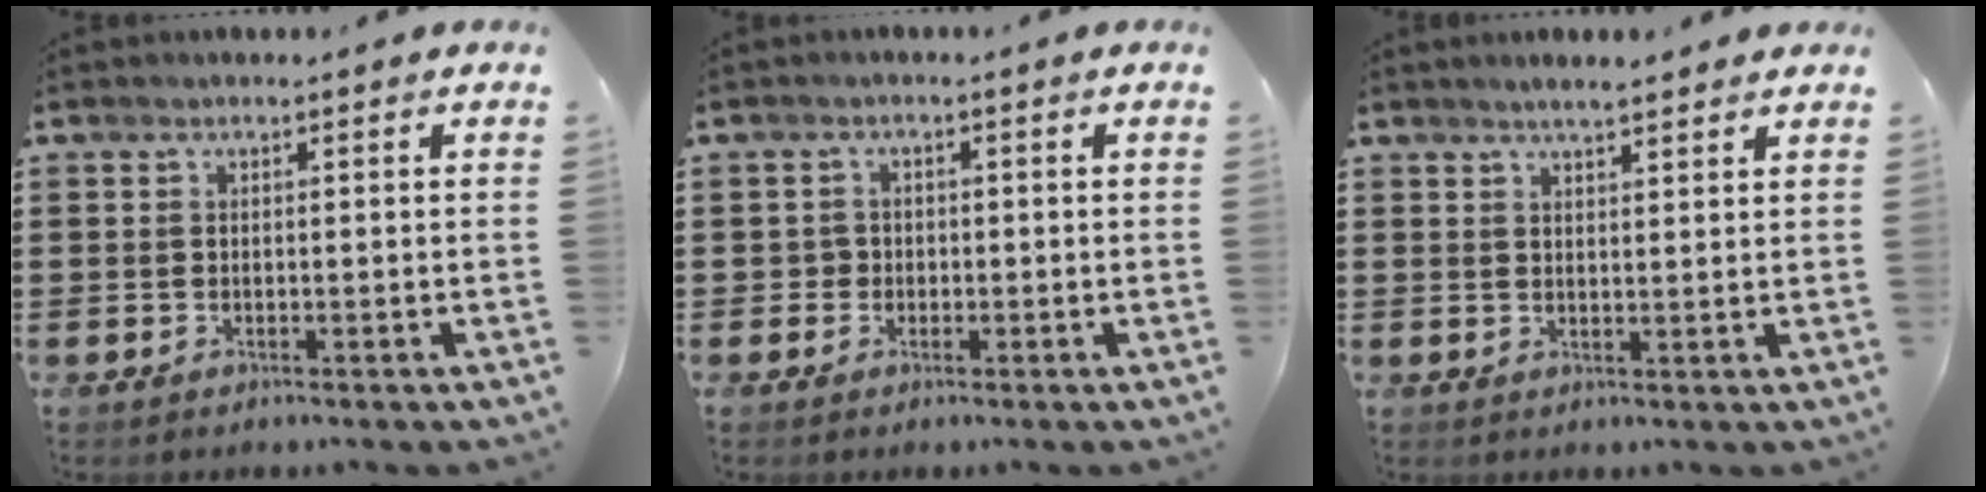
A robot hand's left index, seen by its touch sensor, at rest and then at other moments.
{"total": 1.6, "force": [-0.2, 1.5, 0.4], "torque": [-0.014, 0.004, -0.007]}
{"total": 2.4, "force": [2.2, 0.1, 0.8], "torque": [-0.020, 0.002, 0.042]}